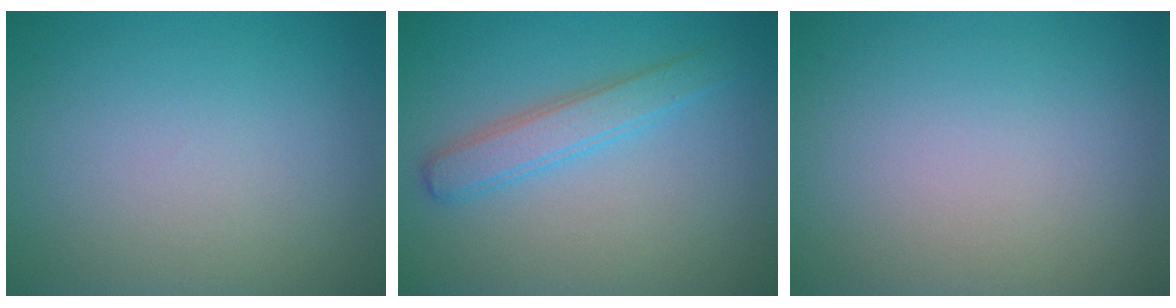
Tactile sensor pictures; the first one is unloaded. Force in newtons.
{"total": 2.8, "press": 2.8, "slide": 0.1}
{"total": 0.0}